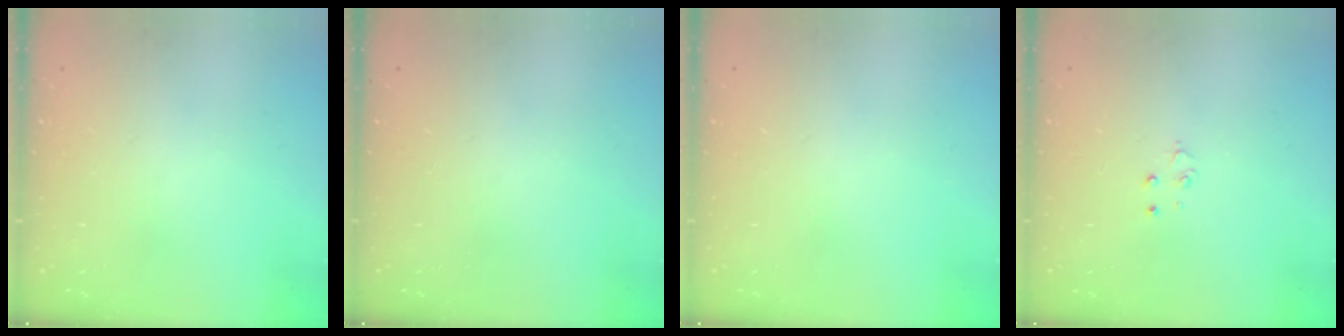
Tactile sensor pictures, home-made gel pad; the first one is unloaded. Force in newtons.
{"total": 0.0}
{"total": 0.0}
{"total": 2.8, "press": 2.8, "slide": 0.3}